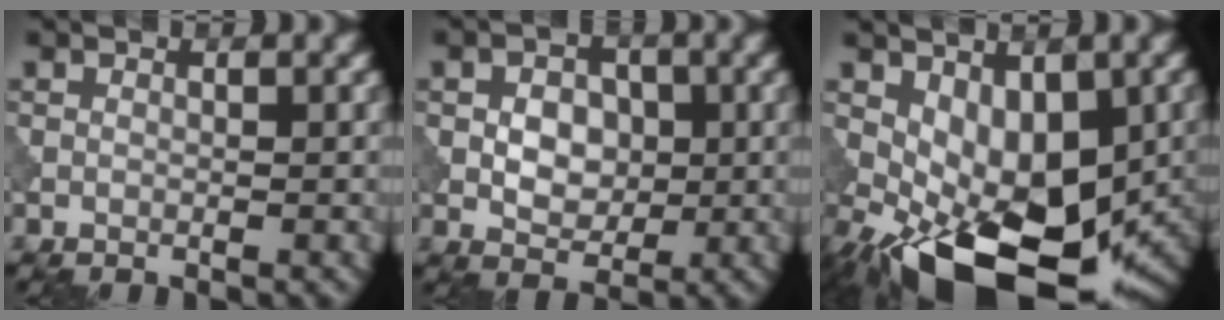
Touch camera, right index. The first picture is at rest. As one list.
[{"total": 4.0, "force": [0.0, 2.9, 2.8], "torque": [-0.042, -0.002, -0.002]}, {"total": 12.6, "force": [-3.3, 6.9, 10.0], "torque": [-0.152, -0.029, -0.045]}]